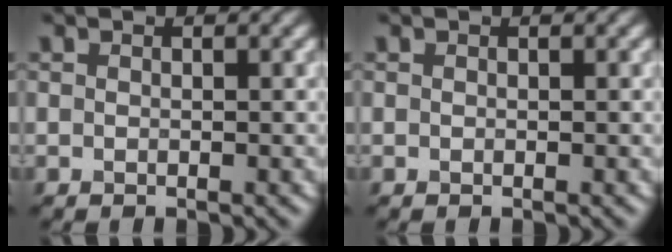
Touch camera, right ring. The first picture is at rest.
{"total": 0.0}